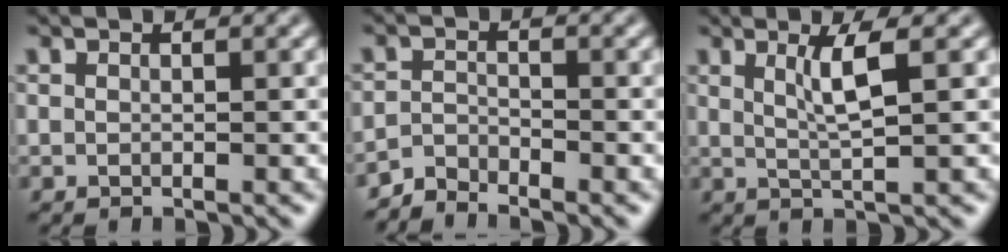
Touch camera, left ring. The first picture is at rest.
{"total": 2.1, "force": [-2.1, 0.4, 0.2], "torque": [-0.004, 0.002, -0.050]}
{"total": 2.9, "force": [1.0, 0.5, 2.7], "torque": [-0.046, -0.002, 0.019]}